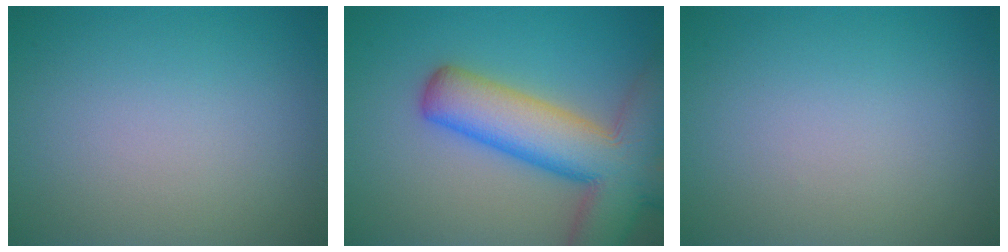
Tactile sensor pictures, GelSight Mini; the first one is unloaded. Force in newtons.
{"total": 11.3, "press": 11.2, "slide": 0.8}
{"total": 0.0}